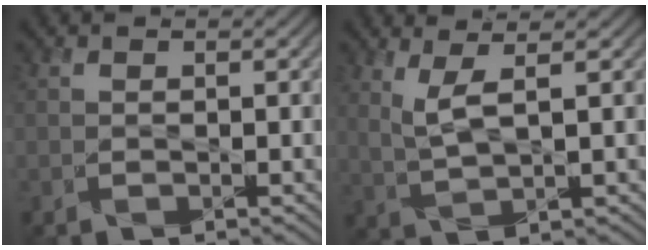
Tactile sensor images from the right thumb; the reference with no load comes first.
{"total": 3.7, "force": [1.8, 0.7, 3.2], "torque": [-0.082, 0.001, 0.045]}